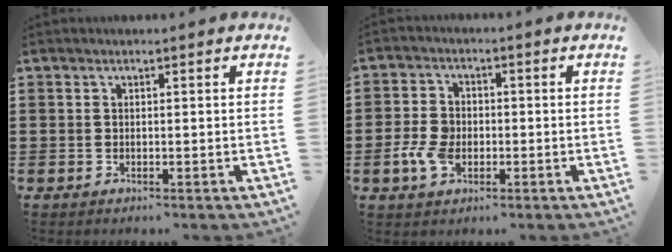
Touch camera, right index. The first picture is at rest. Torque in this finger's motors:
{"motor_torque": [0.83, 1.04, 0.16, 0.11]}